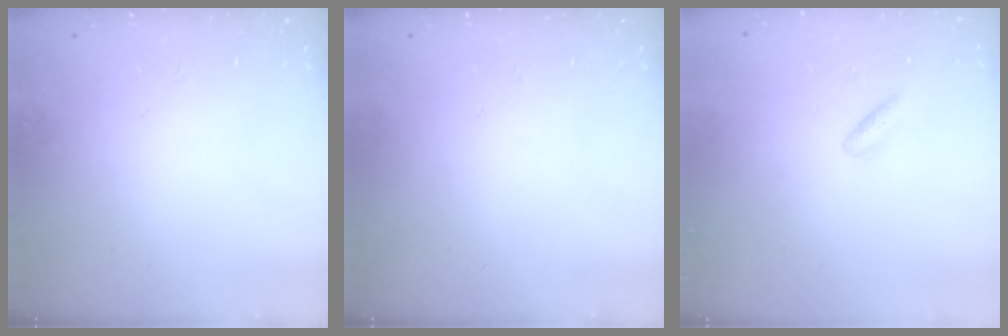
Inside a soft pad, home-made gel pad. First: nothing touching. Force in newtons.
{"total": 0.0}
{"total": 3.2, "press": 3.0, "slide": 1.3}